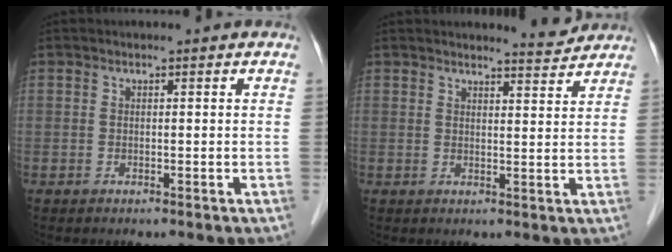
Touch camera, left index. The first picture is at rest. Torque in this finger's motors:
{"motor_torque": [0.57, -0.62, 0.09, 0.01]}